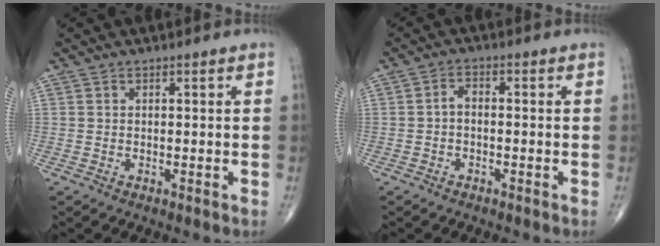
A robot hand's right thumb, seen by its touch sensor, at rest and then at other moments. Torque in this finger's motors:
{"motor_torque": [-0.39, -0.08, 0.44, 0.00, 0.07]}